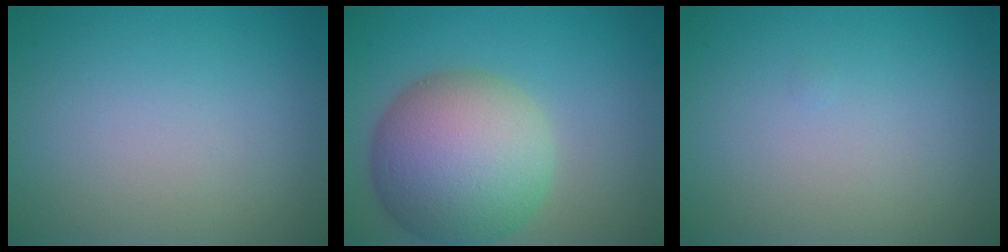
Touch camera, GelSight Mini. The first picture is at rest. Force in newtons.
{"total": 10.4, "press": 10.4, "slide": 0.5}
{"total": 0.0}